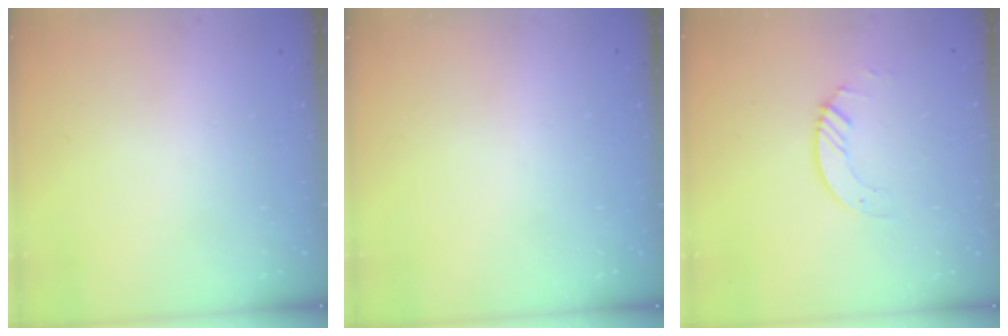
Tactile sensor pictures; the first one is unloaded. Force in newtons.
{"total": 0.0}
{"total": 3.3, "press": 3.3, "slide": 0.1}